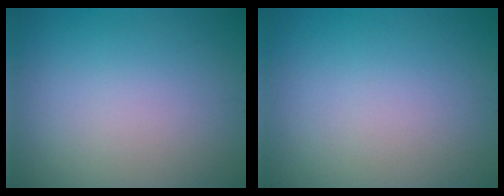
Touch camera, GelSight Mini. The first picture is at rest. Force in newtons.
{"total": 0.0}